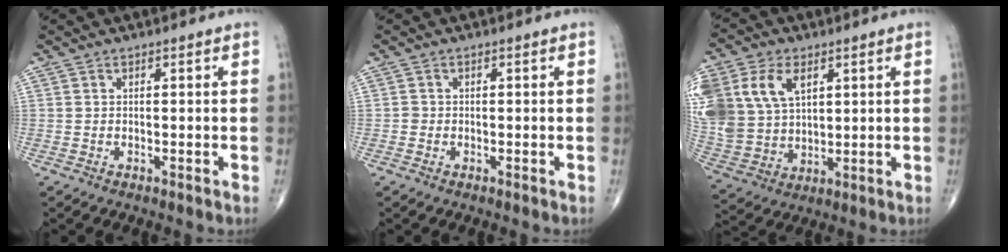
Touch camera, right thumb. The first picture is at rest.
{"total": 0.7, "force": [-0.2, 0.7, 0.1], "torque": [-0.001, 0.003, -0.006]}
{"total": 20.9, "force": [7.4, 14.6, 13.0], "torque": [-0.310, 0.018, 0.156]}